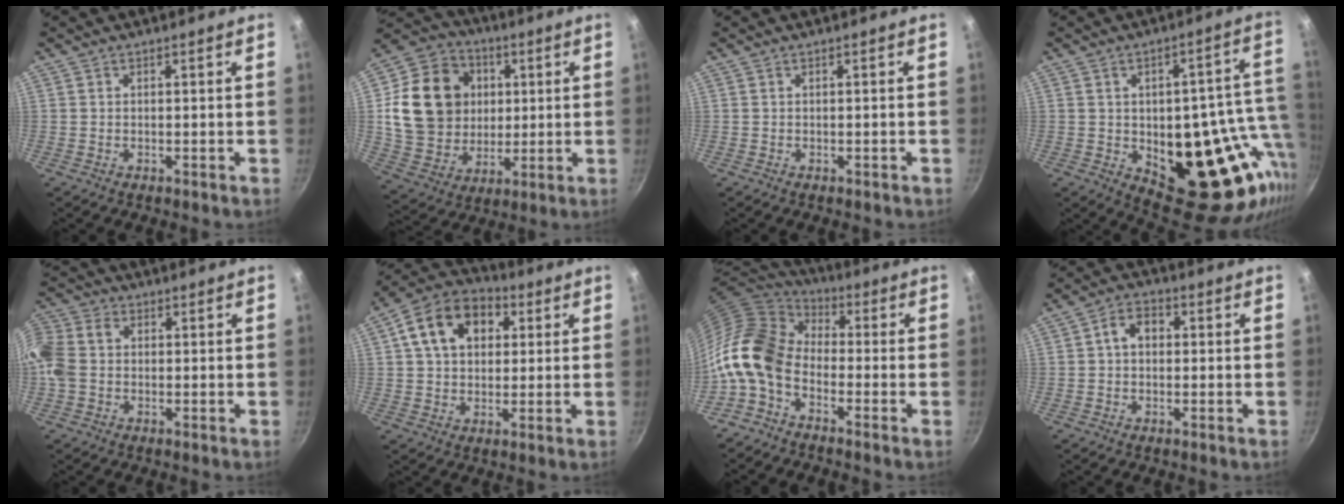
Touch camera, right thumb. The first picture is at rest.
{"total": 20.7, "force": [3.2, 17.1, 11.2], "torque": [-0.181, 0.005, 0.066]}
{"total": 0.0}
{"total": 24.4, "force": [-3.2, 12.6, 20.7], "torque": [-0.206, -0.012, -0.020]}
{"total": 11.5, "force": [-0.3, 9.2, 6.9], "torque": [-0.157, 0.030, -0.023]}
{"total": 14.4, "force": [4.2, 10.4, 9.1], "torque": [-0.132, 0.021, 0.053]}
{"total": 15.2, "force": [-3.6, 9.9, 10.9], "torque": [-0.193, 0.044, -0.098]}
{"total": 5.2, "force": [0.6, 3.8, 3.4], "torque": [-0.037, 0.013, 0.000]}